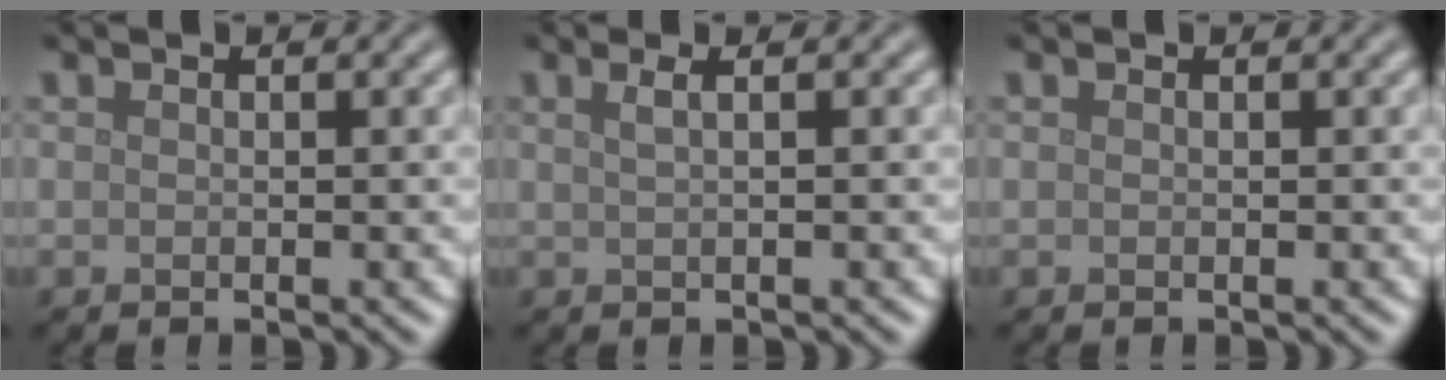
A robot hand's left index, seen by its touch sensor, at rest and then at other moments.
{"total": 2.1, "force": [0.8, 0.9, 1.6], "torque": [-0.014, 0.003, -0.003]}
{"total": 0.0}